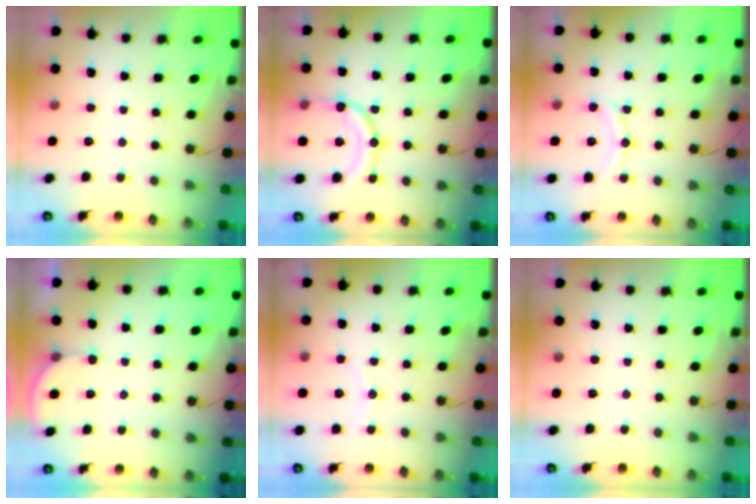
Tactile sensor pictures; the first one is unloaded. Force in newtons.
{"total": 16.7, "press": 16.4, "slide": 2.8}
{"total": 8.8, "press": 8.7, "slide": 0.8}
{"total": 3.3, "press": 3.3, "slide": 0.2}
{"total": 4.9, "press": 4.8, "slide": 0.9}
{"total": 0.0}